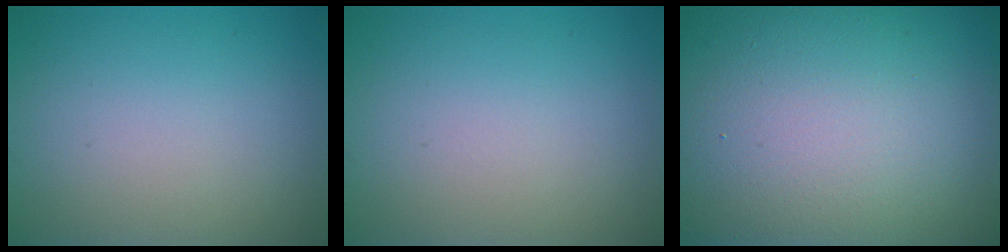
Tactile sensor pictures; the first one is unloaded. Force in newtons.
{"total": 0.0}
{"total": 26.4, "press": 26.3, "slide": 1.2}